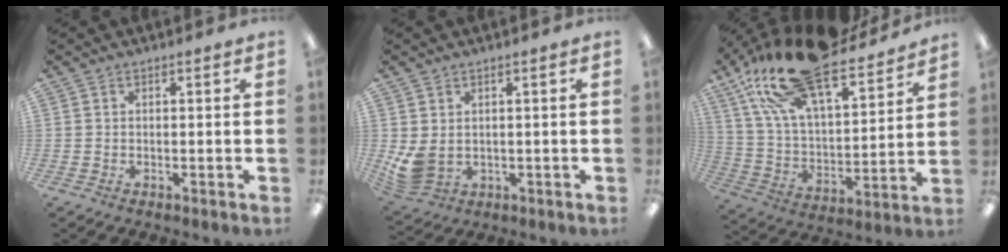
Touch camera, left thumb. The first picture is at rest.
{"total": 5.1, "force": [1.0, 3.5, 3.5], "torque": [-0.092, -0.008, 0.019]}
{"total": 24.7, "force": [19.1, 8.6, 13.0], "torque": [-0.231, -0.116, 0.330]}